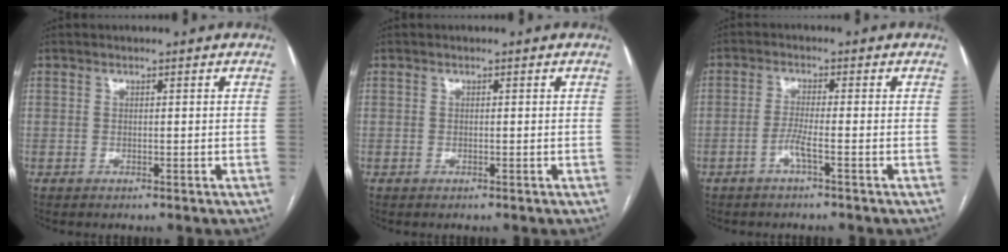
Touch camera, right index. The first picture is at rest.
{"total": 0.0}
{"total": 2.8, "force": [-1.4, -0.3, 2.4], "torque": [-0.047, -0.001, -0.031]}